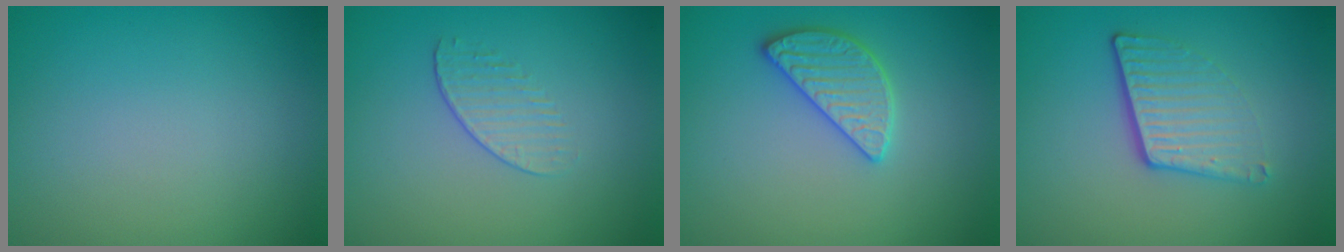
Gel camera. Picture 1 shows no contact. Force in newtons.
{"total": 1.2, "press": 0.6, "slide": 1.0}
{"total": 2.8, "press": 2.8, "slide": 0.3}
{"total": 4.0, "press": 2.8, "slide": 2.9}